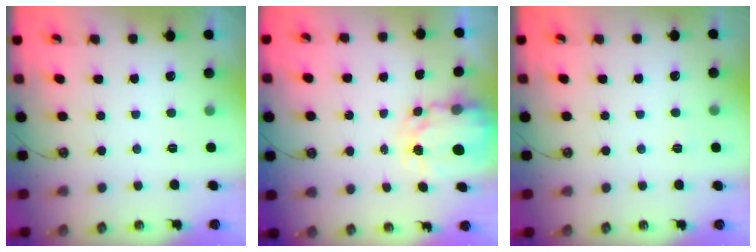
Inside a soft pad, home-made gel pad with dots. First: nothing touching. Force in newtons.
{"total": 4.4, "press": 4.4, "slide": 0.2}
{"total": 2.8, "press": 2.8, "slide": 0.3}